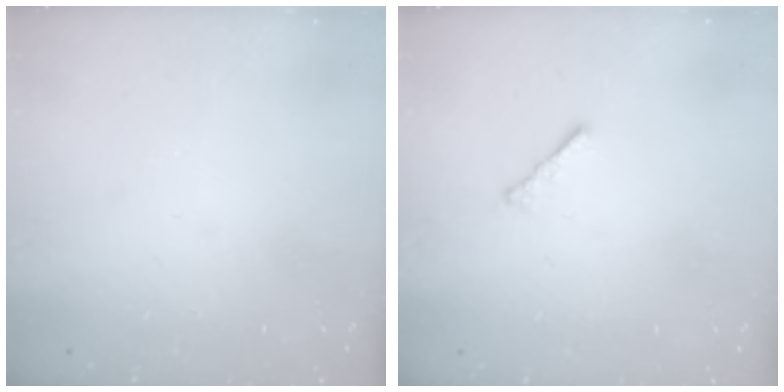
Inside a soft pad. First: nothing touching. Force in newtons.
{"total": 1.7, "press": 1.6, "slide": 0.5}